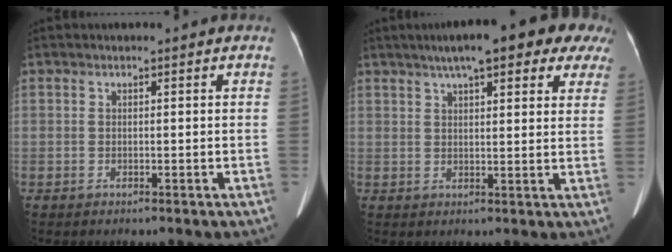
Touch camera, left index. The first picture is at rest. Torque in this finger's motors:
{"motor_torque": [1.07, -1.07, 0.50, 0.14]}